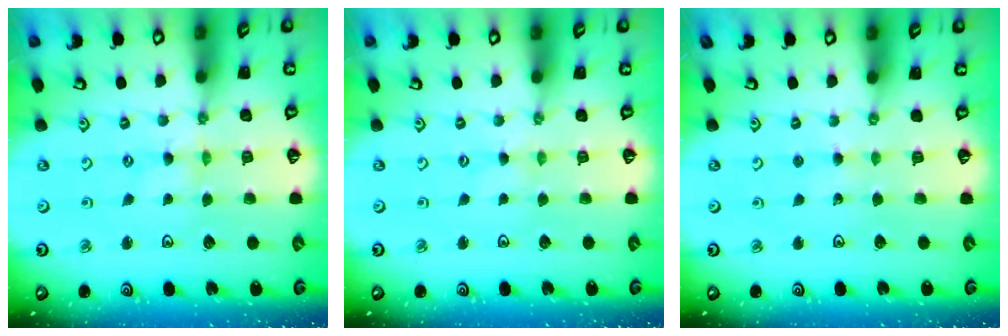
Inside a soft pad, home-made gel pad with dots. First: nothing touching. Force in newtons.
{"total": 0.0}
{"total": 2.6, "press": 2.6, "slide": 0.3}